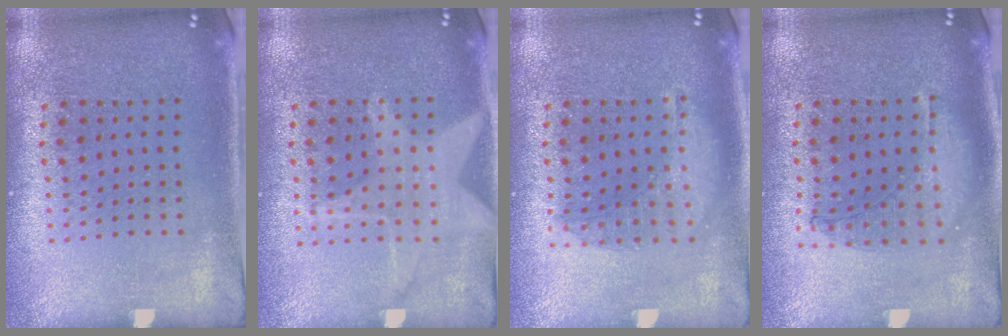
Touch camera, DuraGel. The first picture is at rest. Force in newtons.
{"total": 1.3, "press": 1.3, "slide": 0.2}
{"total": 1.4, "press": 1.3, "slide": 0.5}
{"total": 0.9, "press": 0.9, "slide": 0.3}